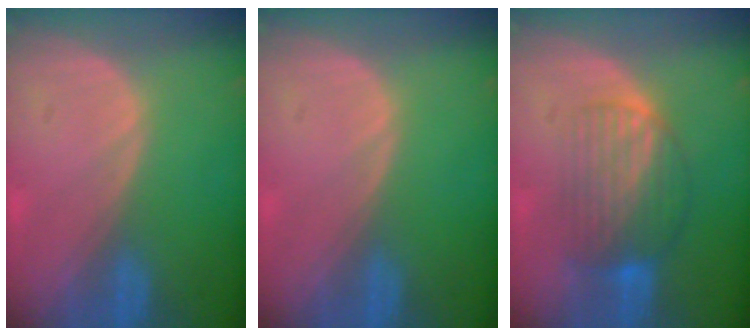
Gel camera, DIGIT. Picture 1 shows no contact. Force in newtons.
{"total": 0.0}
{"total": 7.4, "press": 6.8, "slide": 2.9}